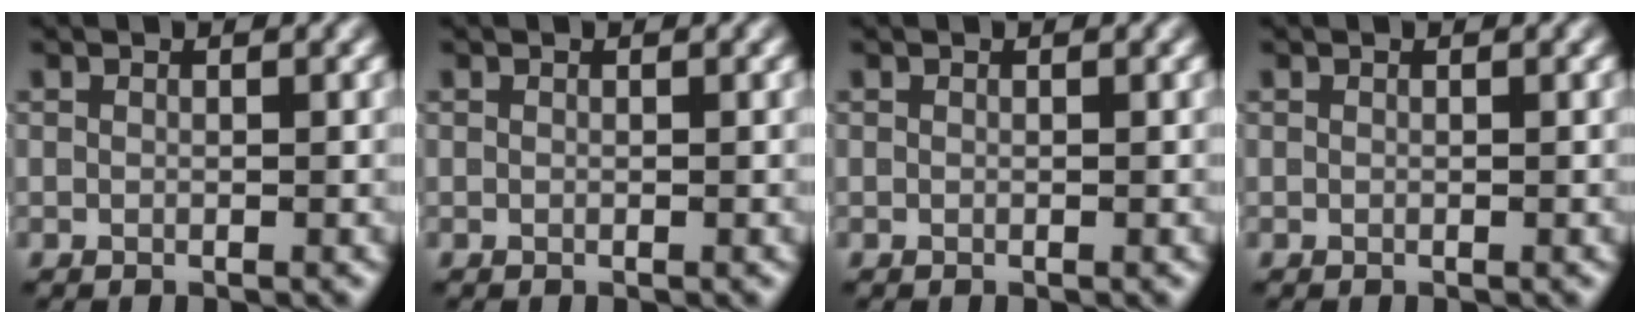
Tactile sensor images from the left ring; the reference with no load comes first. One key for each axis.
{"total": 0.0}
{"total": 0.0}
{"total": 0.0}